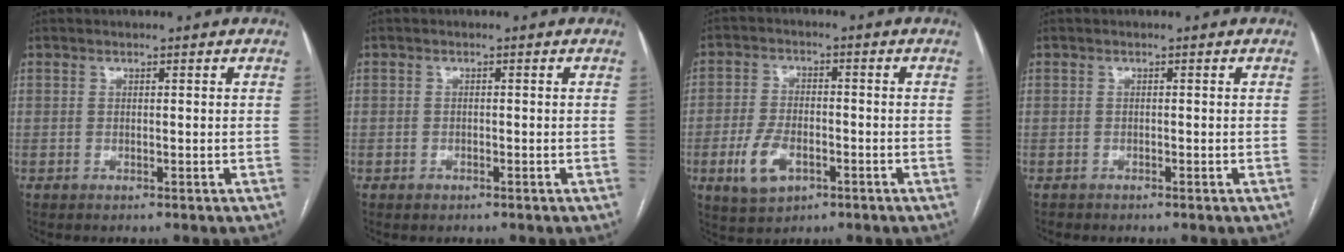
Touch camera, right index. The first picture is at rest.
{"total": 1.2, "force": [-0.7, 1.0, 0.1], "torque": [0.000, 0.004, -0.010]}
{"total": 7.3, "force": [-2.9, 4.3, 5.1], "torque": [-0.111, 0.002, -0.046]}
{"total": 0.8, "force": [-0.6, 0.5, -0.2], "torque": [-0.004, 0.002, -0.013]}